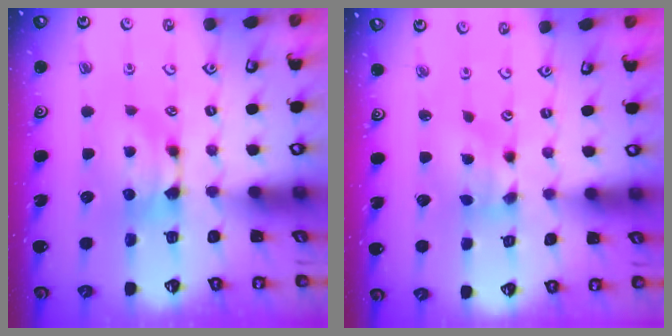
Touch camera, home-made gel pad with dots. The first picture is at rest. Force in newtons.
{"total": 1.5, "press": 0.6, "slide": 1.4}